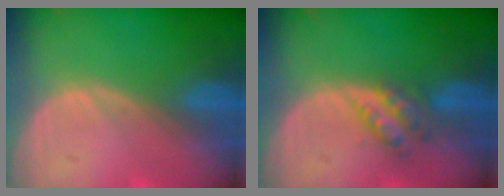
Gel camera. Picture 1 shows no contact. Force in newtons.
{"total": 3.7, "press": 3.7, "slide": 0.3}